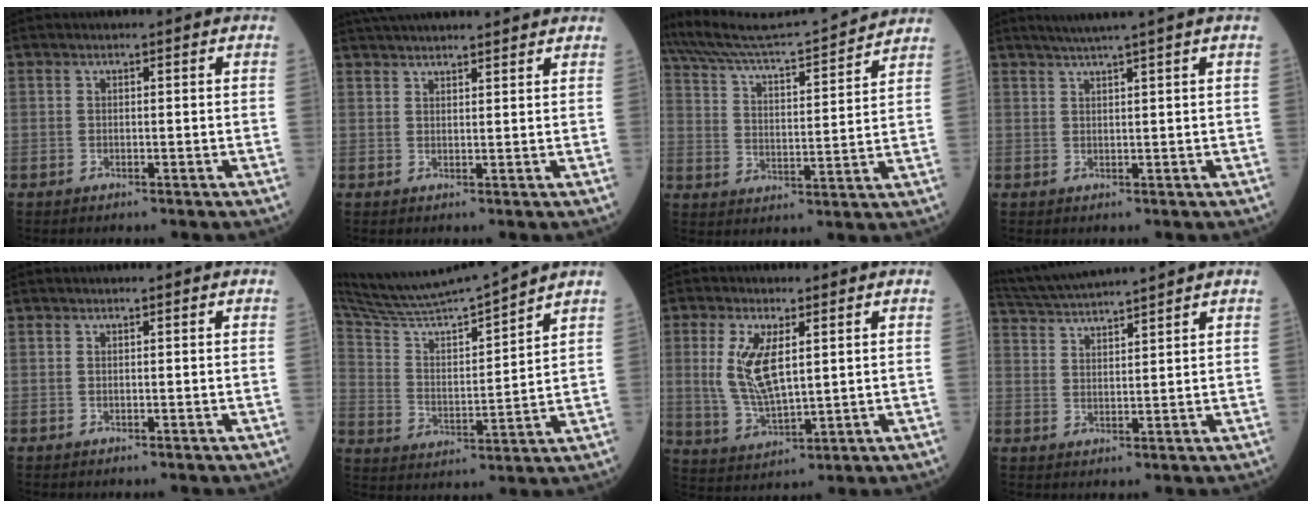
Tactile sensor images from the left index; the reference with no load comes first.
{"total": 11.6, "force": [10.6, 1.1, 4.5], "torque": [-0.070, 0.033, 0.151]}
{"total": 17.0, "force": [16.2, -1.1, 4.7], "torque": [-0.101, -0.012, 0.253]}
{"total": 4.1, "force": [3.1, -1.4, 2.2], "torque": [-0.034, 0.009, 0.057]}
{"total": 0.0}
{"total": 15.8, "force": [14.7, -1.7, 5.5], "torque": [-0.112, -0.012, 0.258]}
{"total": 8.5, "force": [2.0, 2.9, 7.7], "torque": [-0.172, -0.001, 0.053]}
{"total": 10.1, "force": [9.4, -1.4, 3.4], "torque": [-0.070, 0.023, 0.159]}